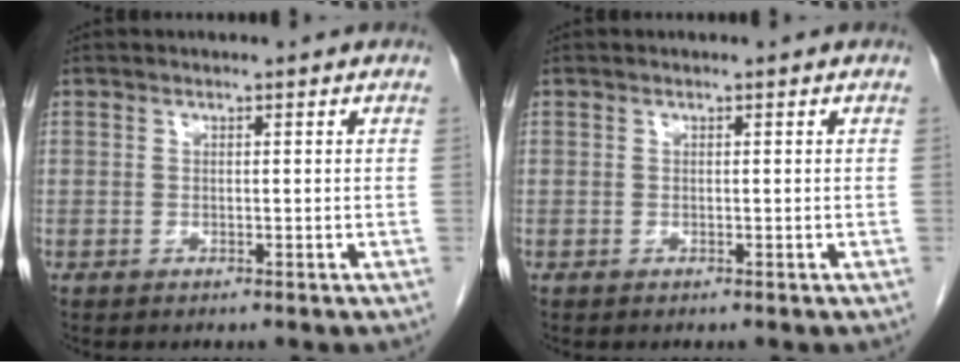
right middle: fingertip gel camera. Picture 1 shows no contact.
{"total": 0.0}